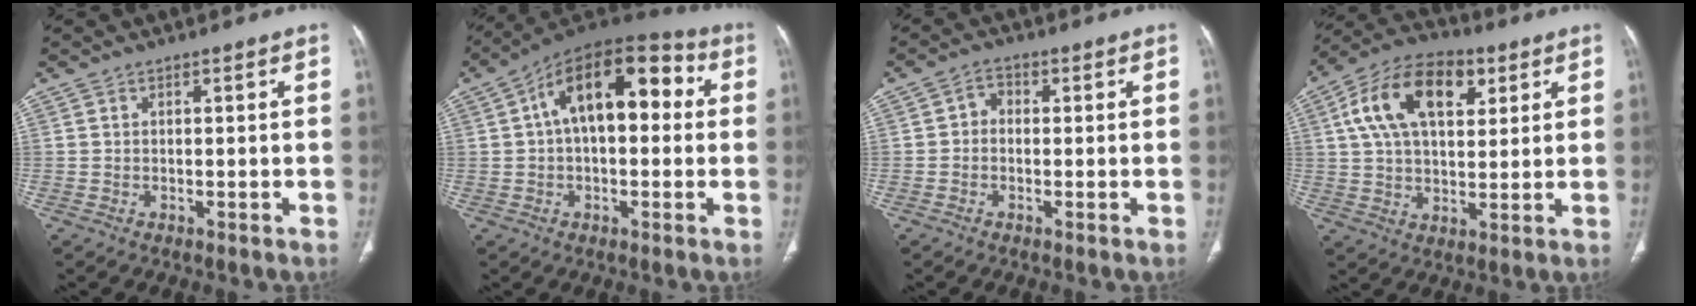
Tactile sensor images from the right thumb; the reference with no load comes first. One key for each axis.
{"total": 17.8, "fx": 3.4, "fy": 9.5, "fz": 14.7, "tx": -0.200, "ty": 0.047, "tz": 0.042}
{"total": 2.7, "fx": -0.1, "fy": 2.2, "fz": 1.5, "tx": -0.013, "ty": 0.012, "tz": -0.012}
{"total": 17.6, "fx": 6.1, "fy": 10.2, "fz": 13.0, "tx": -0.208, "ty": 0.006, "tz": 0.100}